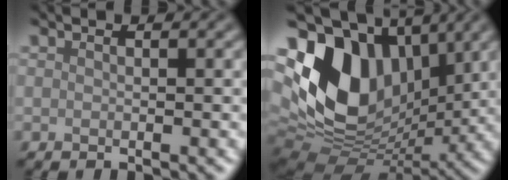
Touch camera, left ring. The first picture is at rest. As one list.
[{"total": 14.4, "force": [3.3, 10.0, 9.8], "torque": [-0.201, 0.005, 0.059]}]